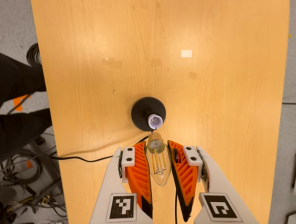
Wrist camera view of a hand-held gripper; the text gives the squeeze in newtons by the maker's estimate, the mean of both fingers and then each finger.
{"total": 20.5, "left": 22.4, "right": 18.6}